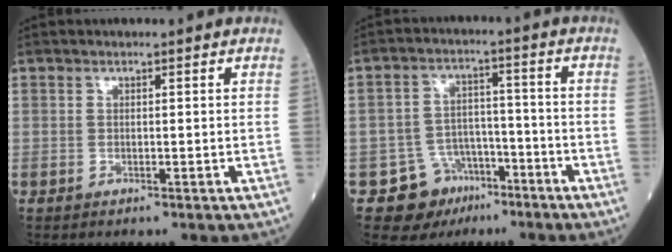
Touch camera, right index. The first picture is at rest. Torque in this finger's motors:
{"motor_torque": [-0.08, -0.45, -0.90, -0.21]}